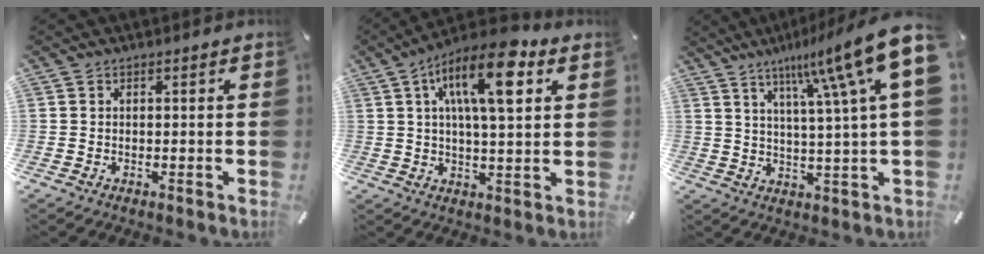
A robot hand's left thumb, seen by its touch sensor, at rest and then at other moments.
{"total": 14.8, "force": [6.0, 5.0, 12.6], "torque": [-0.211, -0.012, 0.096]}
{"total": 16.6, "force": [8.2, 1.9, 14.4], "torque": [-0.233, -0.039, 0.121]}